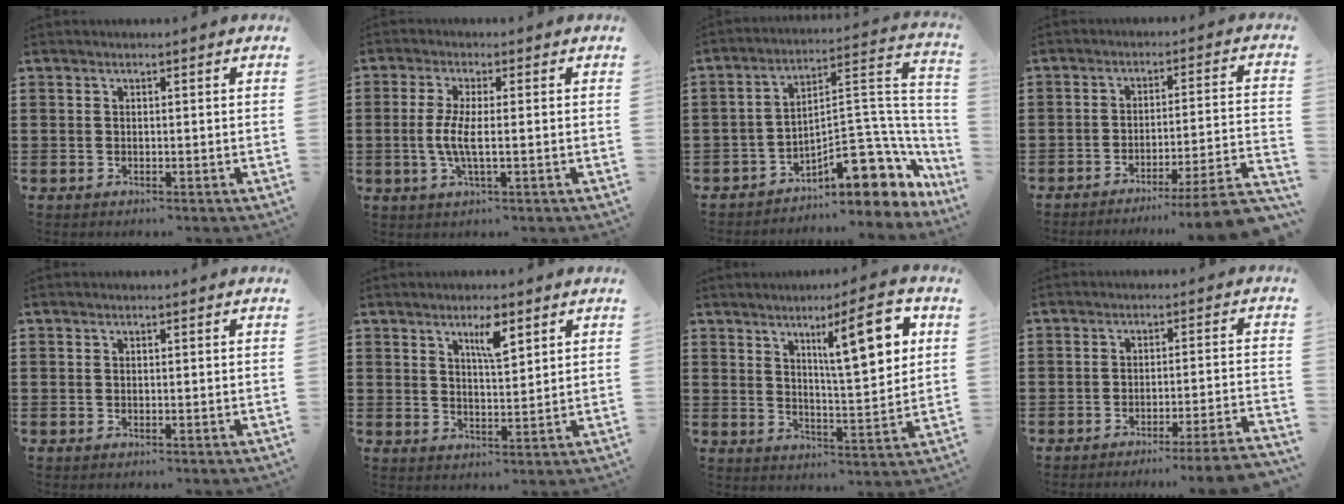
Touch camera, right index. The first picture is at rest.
{"total": 4.8, "force": [-0.6, 0.6, 4.8], "torque": [-0.114, -0.015, -0.021]}
{"total": 12.4, "force": [-6.5, 5.5, 9.1], "torque": [-0.116, 0.003, -0.110]}
{"total": 6.0, "force": [-4.8, -0.5, 3.5], "torque": [-0.055, -0.018, -0.094]}
{"total": 0.0}
{"total": 4.8, "force": [2.9, 1.2, 3.6], "torque": [-0.063, -0.001, 0.045]}
{"total": 11.9, "force": [5.4, 2.8, 10.3], "torque": [-0.157, -0.017, 0.081]}
{"total": 4.3, "force": [-3.7, -0.7, 2.0], "torque": [-0.034, -0.017, -0.072]}